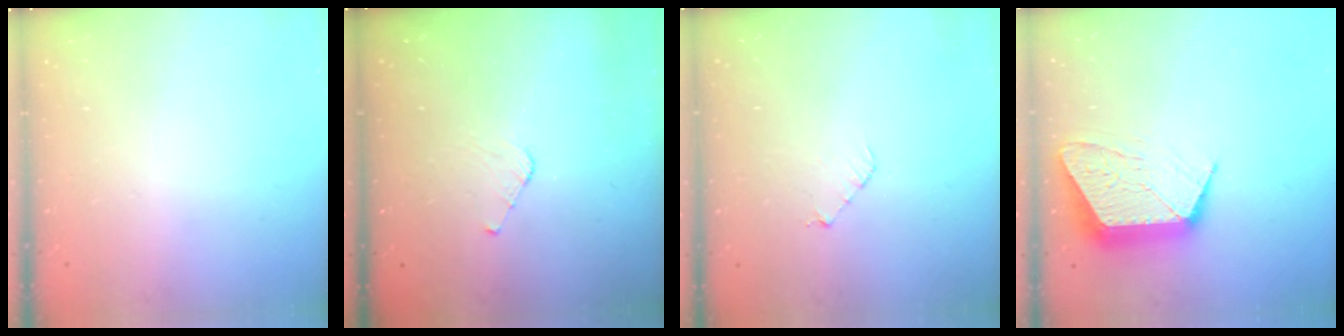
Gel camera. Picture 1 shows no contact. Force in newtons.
{"total": 3.5, "press": 3.5, "slide": 0.3}
{"total": 3.8, "press": 3.8, "slide": 0.3}
{"total": 12.6, "press": 12.6, "slide": 0.8}